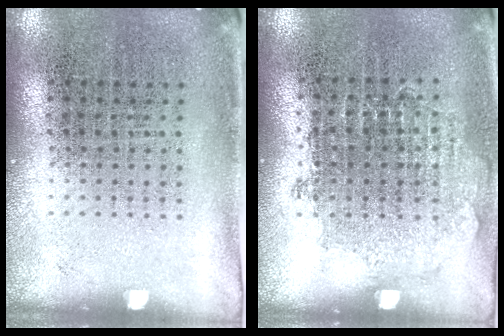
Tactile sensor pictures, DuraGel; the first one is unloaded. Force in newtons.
{"total": 0.8, "press": 0.7, "slide": 0.2}